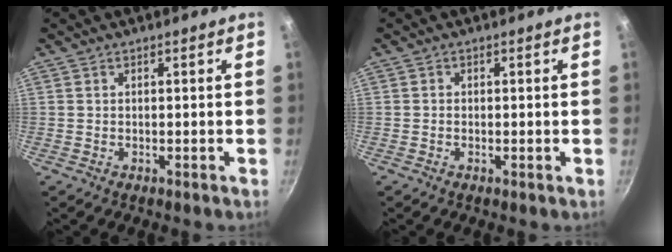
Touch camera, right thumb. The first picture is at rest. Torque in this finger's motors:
{"motor_torque": [-0.08, -0.29, -0.28, 0.00, 0.01]}